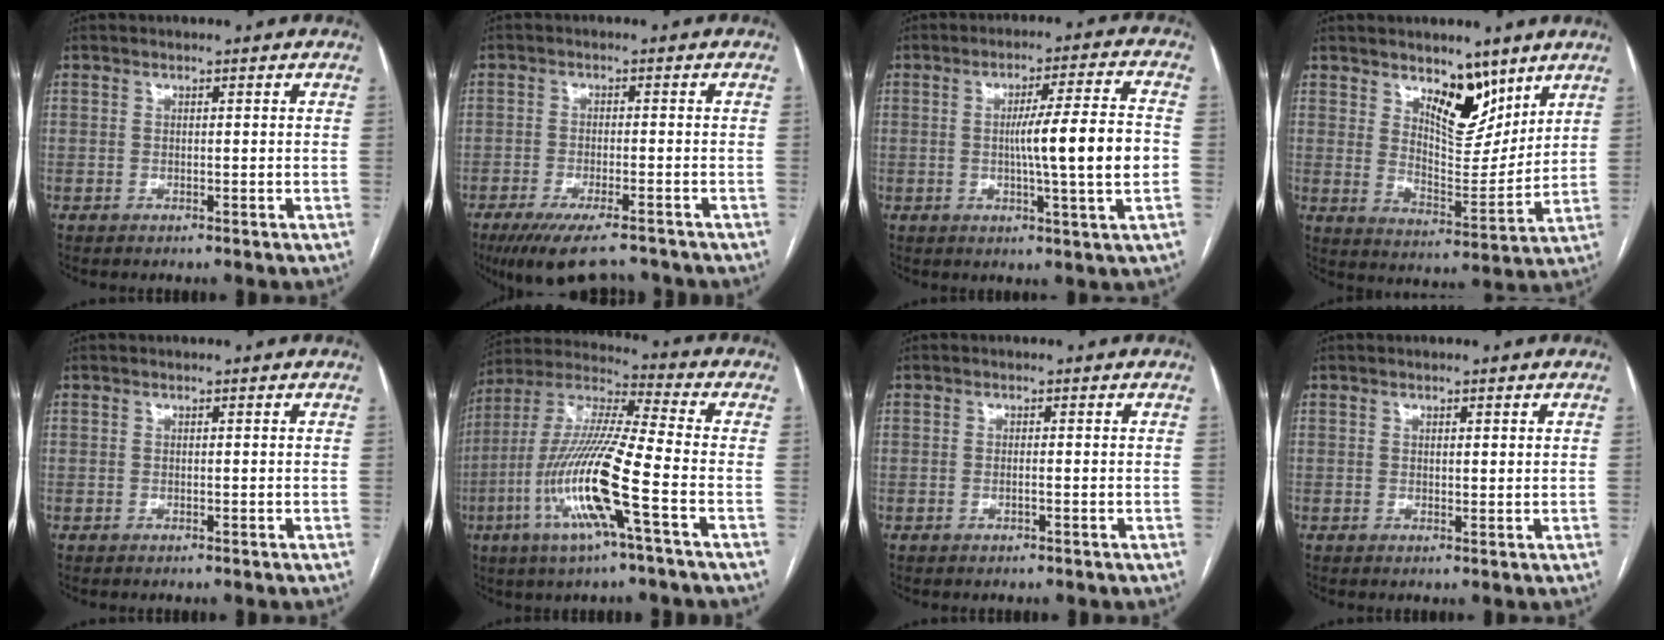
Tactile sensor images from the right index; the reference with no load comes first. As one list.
[{"total": 11.2, "force": [-9.4, 2.1, 5.7], "torque": [-0.087, -0.018, -0.140]}, {"total": 11.1, "force": [-0.9, -0.7, 11.0], "torque": [-0.170, 0.002, -0.017]}, {"total": 9.4, "force": [6.3, 3.9, 5.8], "torque": [-0.087, -0.017, 0.111]}, {"total": 0.0}, {"total": 16.5, "force": [-5.6, 0.4, 15.5], "torque": [-0.321, -0.009, -0.112]}, {"total": 0.8, "force": [-0.2, 0.1, 0.7], "torque": [-0.016, 0.000, -0.003]}, {"total": 1.1, "force": [0.6, 0.3, 0.8], "torque": [-0.015, -0.004, 0.010]}]